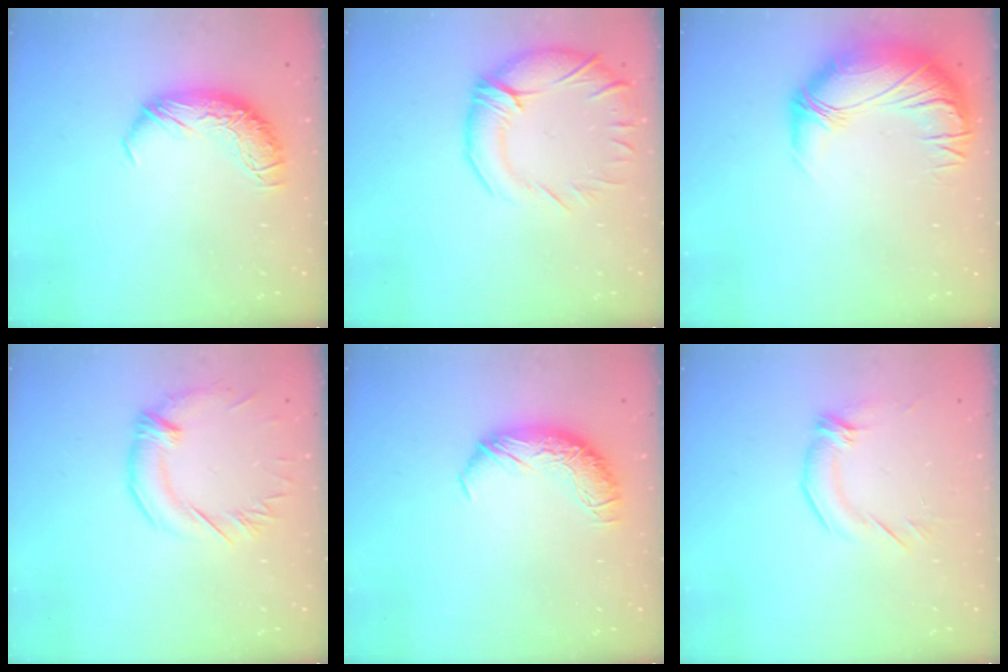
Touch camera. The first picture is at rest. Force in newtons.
{"total": 6.1, "press": 4.8, "slide": 3.8}
{"total": 3.4, "press": 1.5, "slide": 3.1}
{"total": 1.1, "press": 0.1, "slide": 1.1}
{"total": 0.0}
{"total": 2.2, "press": 1.1, "slide": 1.9}